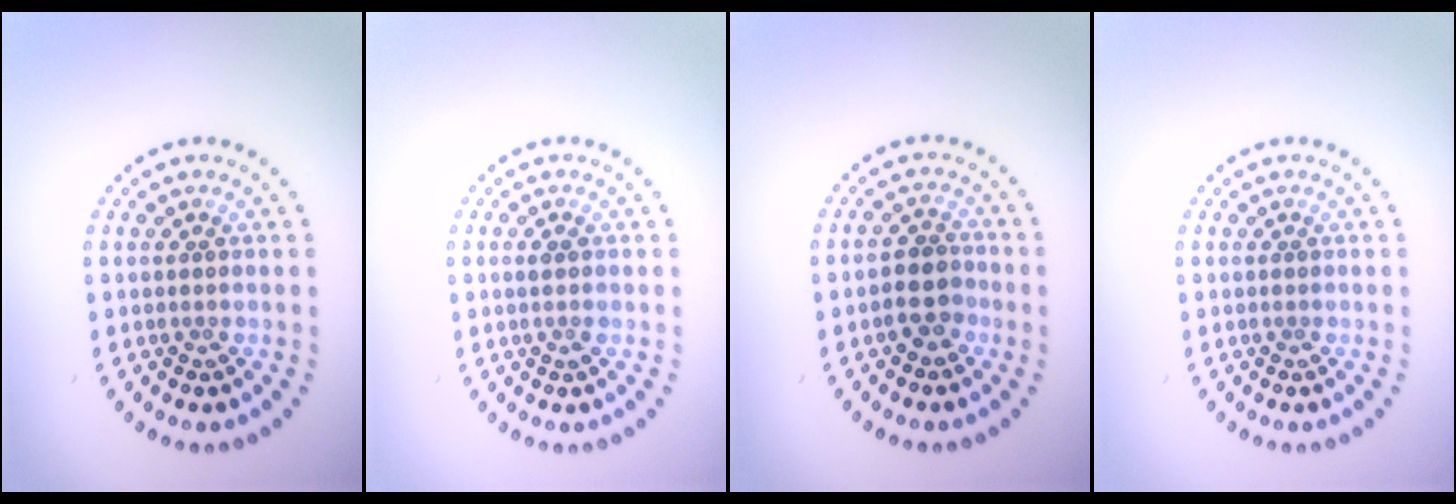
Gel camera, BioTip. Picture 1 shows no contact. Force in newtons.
{"total": 0.8, "press": 0.8, "slide": 0.3}
{"total": 2.6, "press": 2.4, "slide": 0.9}
{"total": 0.0}